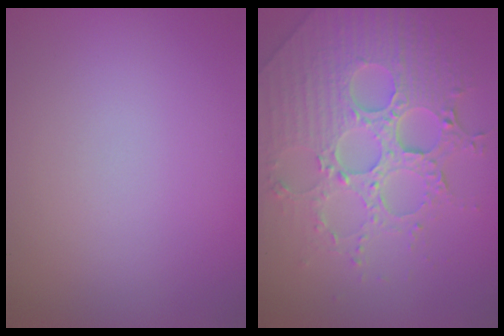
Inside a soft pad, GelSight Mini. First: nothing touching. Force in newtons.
{"total": 8.2, "press": 6.0, "slide": 5.6}